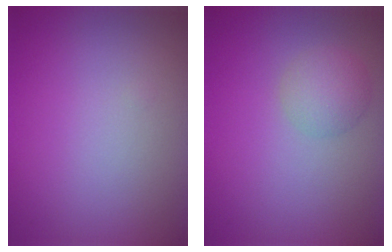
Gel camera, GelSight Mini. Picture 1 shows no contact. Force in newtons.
{"total": 2.3, "press": 2.3, "slide": 0.1}